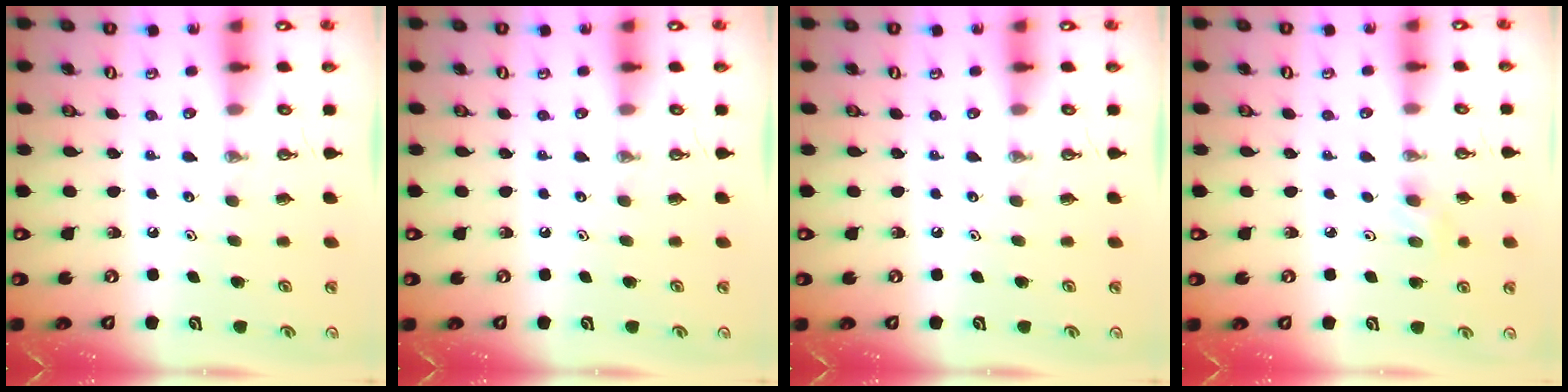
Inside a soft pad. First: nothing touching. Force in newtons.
{"total": 0.0}
{"total": 0.0}
{"total": 2.1, "press": 2.0, "slide": 0.5}